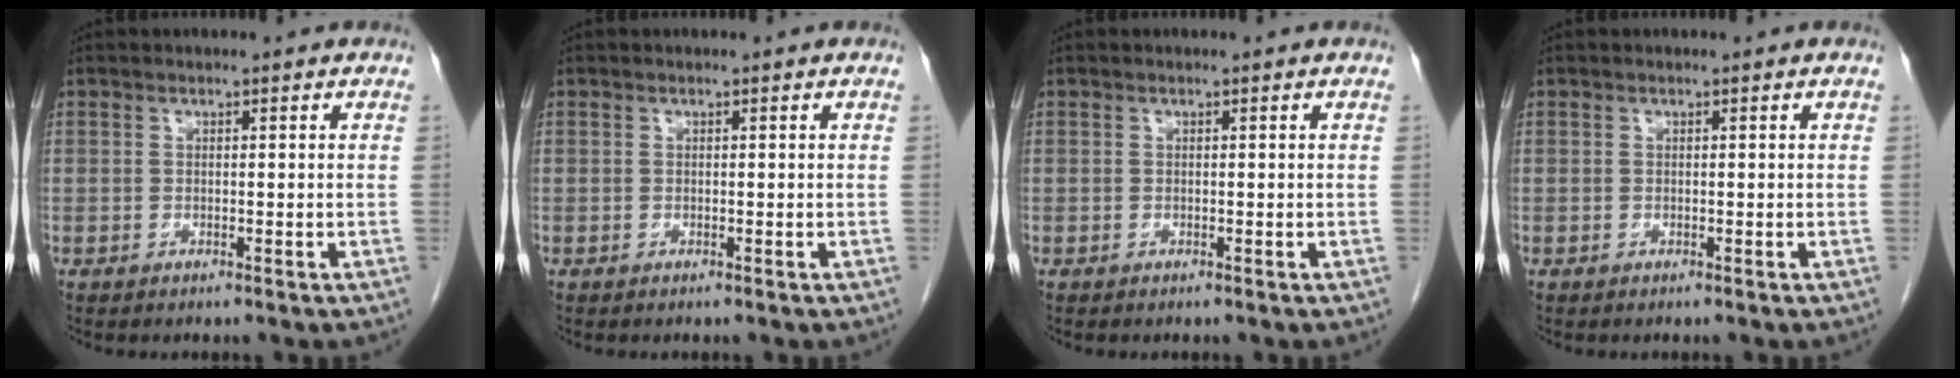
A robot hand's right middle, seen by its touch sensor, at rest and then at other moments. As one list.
[{"total": 0.0}, {"total": 0.0}, {"total": 0.0}]